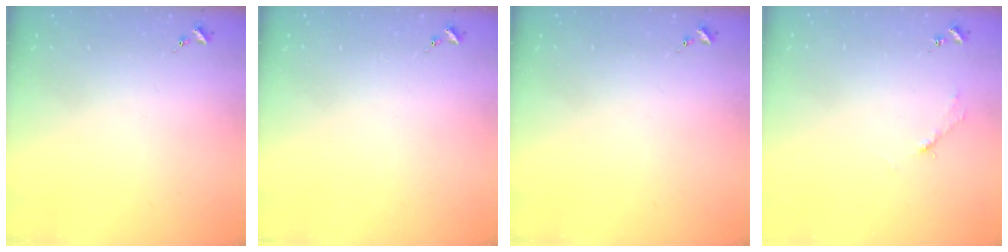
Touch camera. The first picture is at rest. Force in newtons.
{"total": 0.0}
{"total": 0.0}
{"total": 2.7, "press": 2.7, "slide": 0.4}